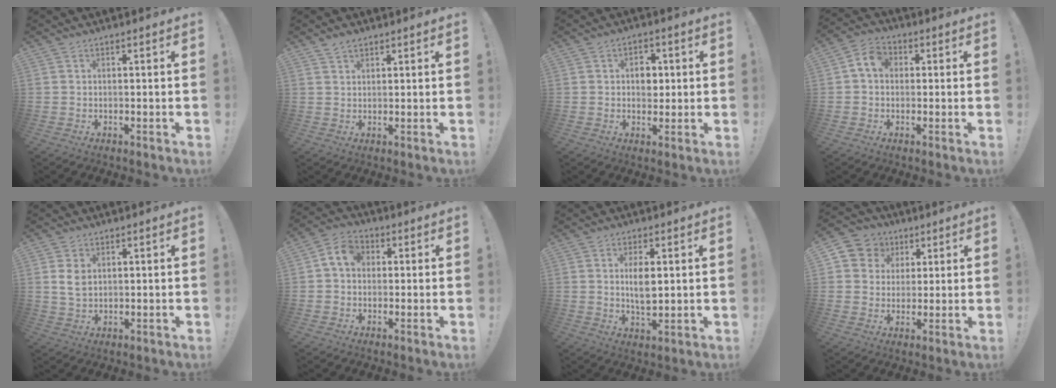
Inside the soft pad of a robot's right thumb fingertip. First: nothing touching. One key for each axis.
{"total": 2.5, "fx": 2.0, "fy": 1.2, "fz": 0.8, "tx": -0.011, "ty": -0.010, "tz": 0.037}
{"total": 5.3, "fx": 0.7, "fy": 4.4, "fz": 2.9, "tx": -0.030, "ty": 0.001, "tz": 0.005}
{"total": 6.5, "fx": 0.9, "fy": 5.0, "fz": 4.1, "tx": -0.070, "ty": 0.014, "tz": 0.019}
{"total": 4.4, "fx": 1.4, "fy": 2.9, "fz": 3.0, "tx": -0.046, "ty": -0.005, "tz": 0.023}
{"total": 7.4, "fx": 1.3, "fy": 5.7, "fz": 4.4, "tx": -0.069, "ty": 0.013, "tz": 0.027}
{"total": 5.9, "fx": 1.3, "fy": 2.6, "fz": 5.1, "tx": -0.081, "ty": -0.009, "tz": 0.016}
{"total": 8.5, "fx": 2.8, "fy": 7.8, "fz": 1.9, "tx": -0.035, "ty": -0.012, "tz": 0.060}